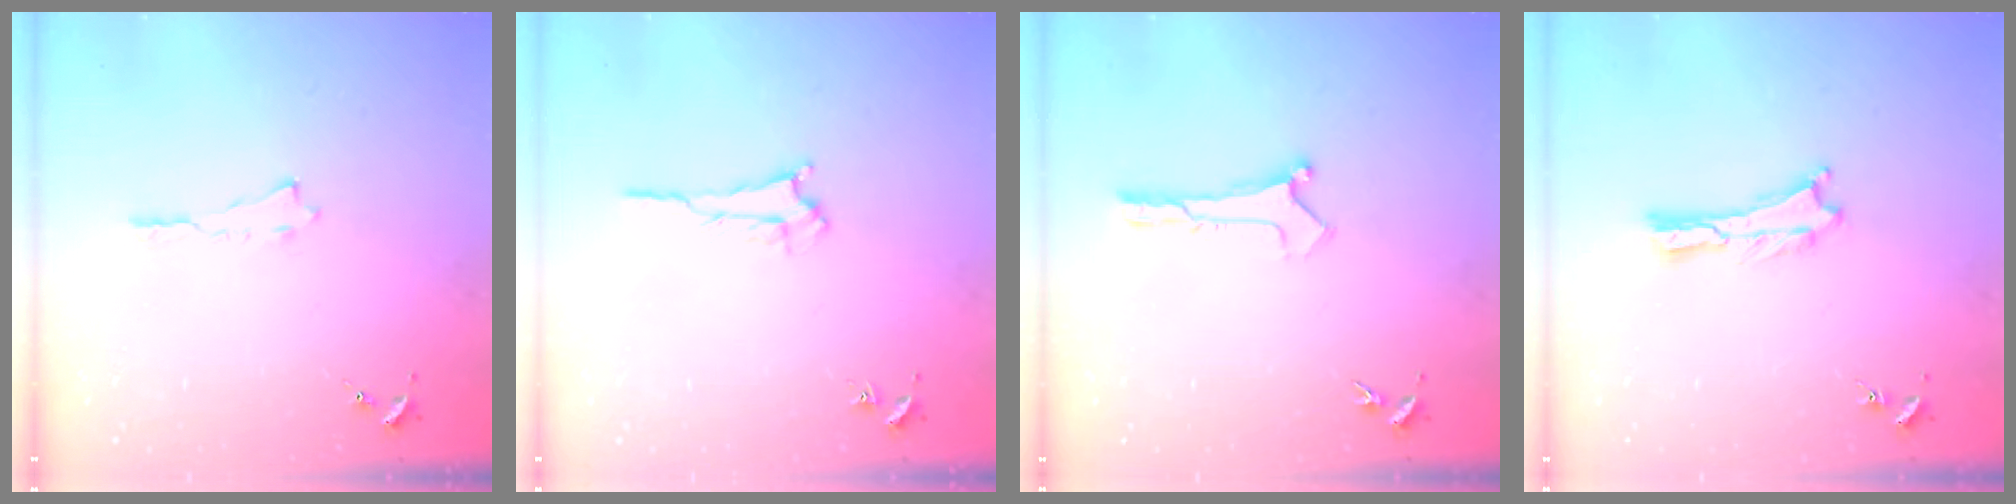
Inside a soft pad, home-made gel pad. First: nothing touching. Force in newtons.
{"total": 1.6, "press": 1.6, "slide": 0.3}
{"total": 0.0}
{"total": 0.0}